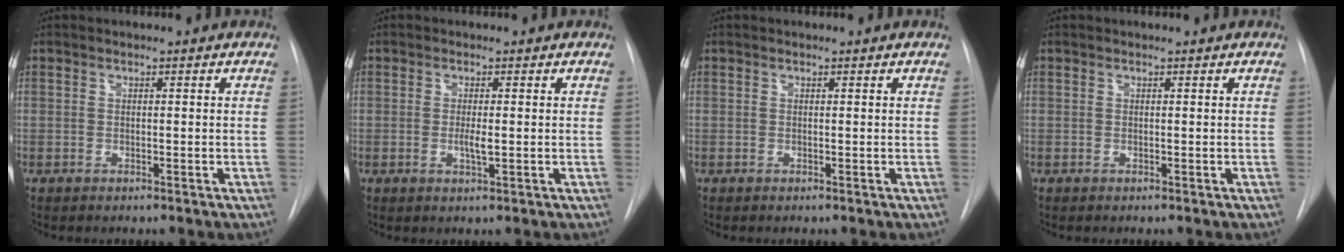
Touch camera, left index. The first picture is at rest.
{"total": 2.0, "force": [-0.3, 0.4, 2.0], "torque": [-0.038, -0.002, -0.005]}
{"total": 0.0}
{"total": 0.0}